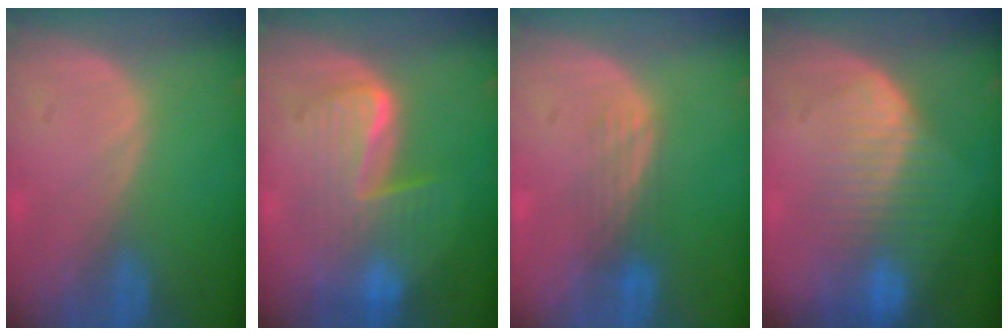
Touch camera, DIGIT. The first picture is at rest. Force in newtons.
{"total": 7.6, "press": 7.6, "slide": 0.3}
{"total": 3.9, "press": 3.2, "slide": 2.3}
{"total": 8.2, "press": 7.5, "slide": 3.5}